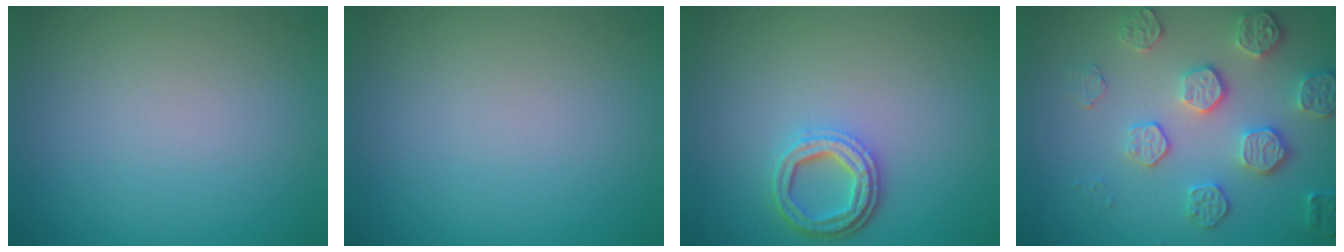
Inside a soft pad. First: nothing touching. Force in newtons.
{"total": 0.0}
{"total": 3.6, "press": 2.8, "slide": 2.3}
{"total": 4.5, "press": 4.3, "slide": 1.5}